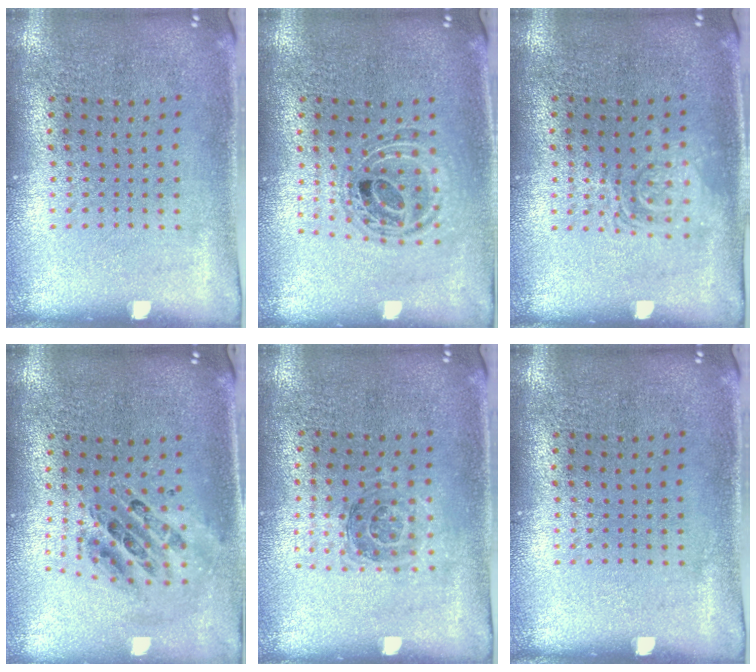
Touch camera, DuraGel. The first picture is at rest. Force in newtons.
{"total": 0.9, "press": 0.9, "slide": 0.2}
{"total": 1.2, "press": 1.2, "slide": 0.2}
{"total": 0.9, "press": 0.9, "slide": 0.1}
{"total": 1.1, "press": 1.0, "slide": 0.3}
{"total": 0.0}